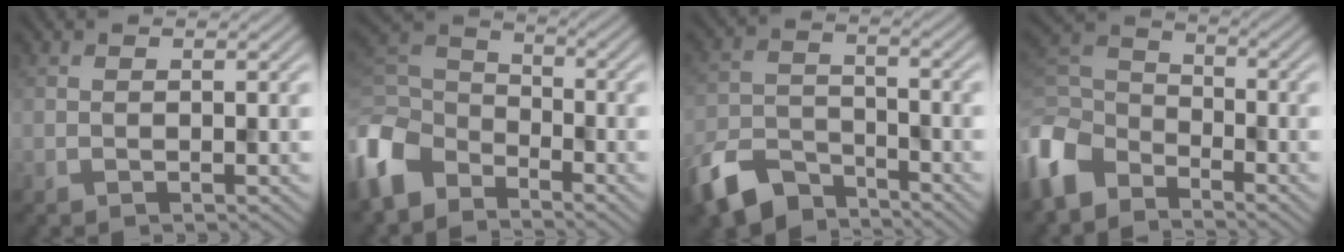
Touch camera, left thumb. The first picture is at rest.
{"total": 9.5, "force": [-6.1, 5.6, 4.6], "torque": [-0.131, -0.010, -0.145]}
{"total": 8.9, "force": [-7.0, 4.1, 3.7], "torque": [-0.083, -0.013, -0.148]}
{"total": 8.7, "force": [-6.0, 4.9, 3.9], "torque": [-0.109, -0.010, -0.146]}